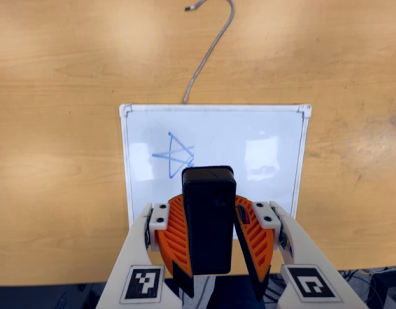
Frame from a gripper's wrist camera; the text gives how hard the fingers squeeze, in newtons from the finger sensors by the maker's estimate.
{"total": 8.8, "left": 9.0, "right": 8.6}